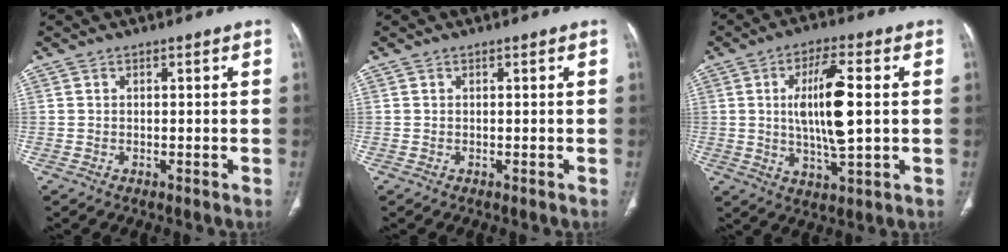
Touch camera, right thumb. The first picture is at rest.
{"total": 0.0}
{"total": 12.5, "force": [1.3, 3.6, 11.9], "torque": [-0.215, -0.008, 0.022]}